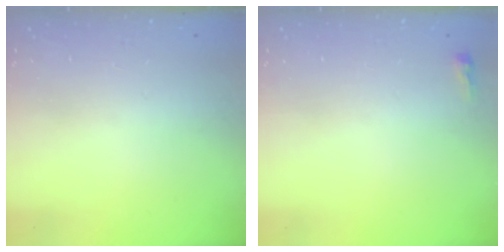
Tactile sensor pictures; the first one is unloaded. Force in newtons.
{"total": 2.4, "press": 2.4, "slide": 0.6}